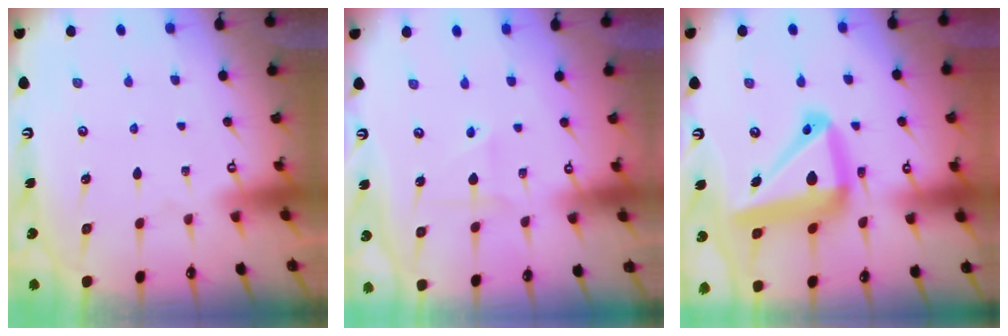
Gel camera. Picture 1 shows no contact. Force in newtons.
{"total": 2.0, "press": 2.0, "slide": 0.5}
{"total": 19.1, "press": 19.0, "slide": 2.2}